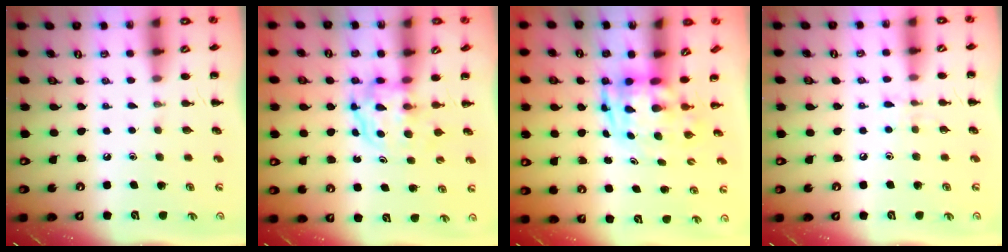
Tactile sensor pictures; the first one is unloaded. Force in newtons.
{"total": 3.9, "press": 3.9, "slide": 0.2}
{"total": 3.2, "press": 3.1, "slide": 0.8}
{"total": 4.4, "press": 4.3, "slide": 1.2}